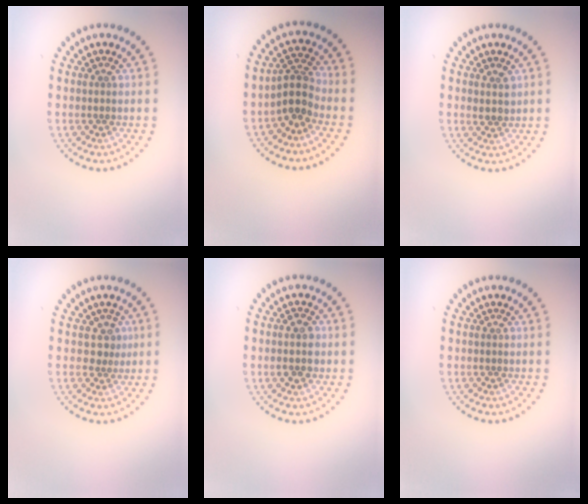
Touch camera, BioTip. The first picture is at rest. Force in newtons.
{"total": 2.9, "press": 2.2, "slide": 1.9}
{"total": 1.5, "press": 1.3, "slide": 0.6}
{"total": 1.8, "press": 1.2, "slide": 1.3}
{"total": 1.9, "press": 1.9, "slide": 0.2}
{"total": 0.0}